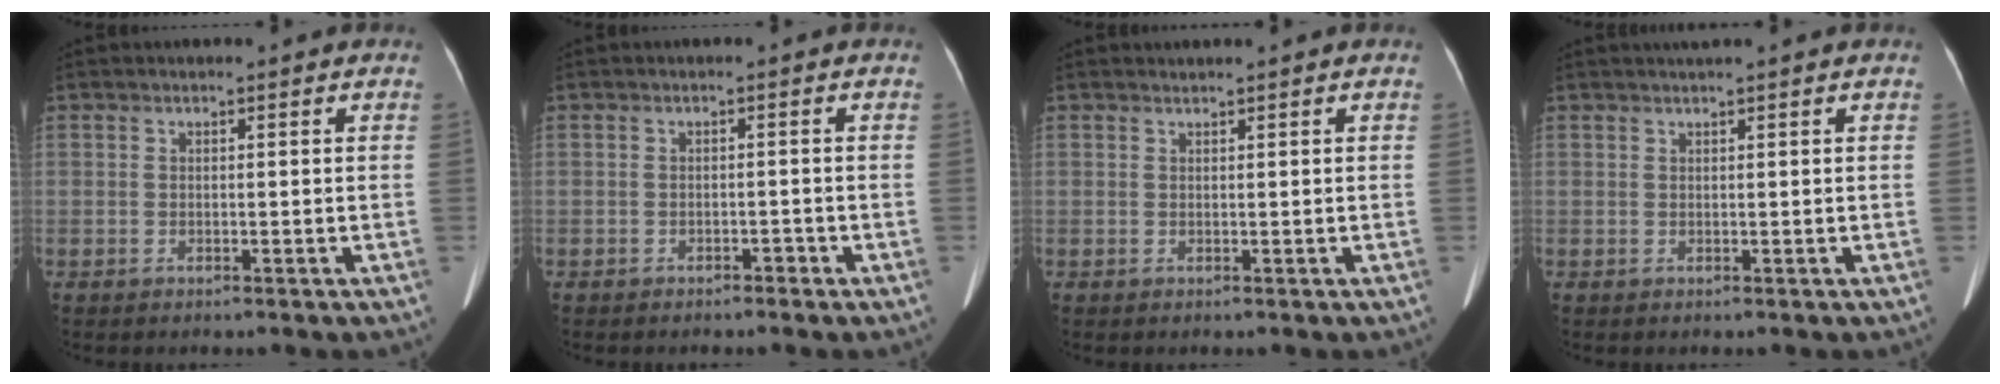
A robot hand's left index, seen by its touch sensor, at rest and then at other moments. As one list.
[{"total": 1.1, "force": [-0.9, 0.5, 0.5], "torque": [-0.007, 0.001, -0.014]}, {"total": 0.0}, {"total": 1.1, "force": [0.8, -0.3, 0.7], "torque": [-0.011, 0.010, 0.021]}]